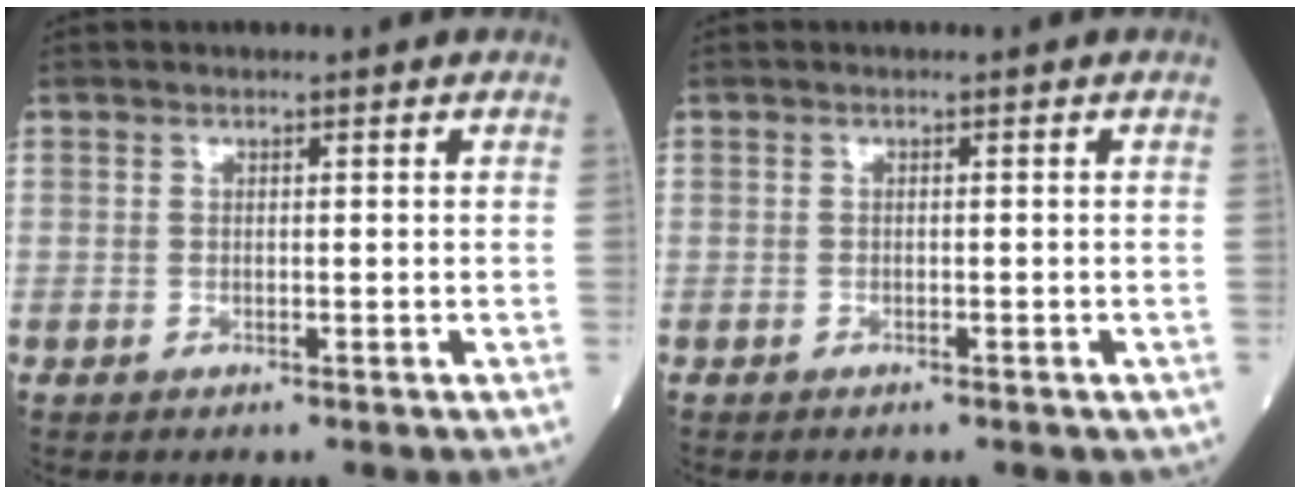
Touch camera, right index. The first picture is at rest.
{"total": 1.4, "force": [-1.1, 0.5, 0.7], "torque": [-0.010, -0.002, -0.009]}